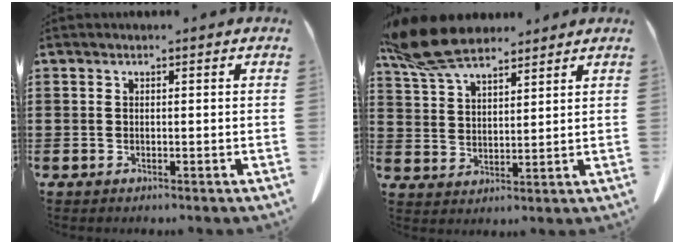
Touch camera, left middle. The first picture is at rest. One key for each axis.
{"total": 9.9, "fx": 8.0, "fy": 3.0, "fz": 5.0, "tx": -0.120, "ty": -0.015, "tz": 0.153}